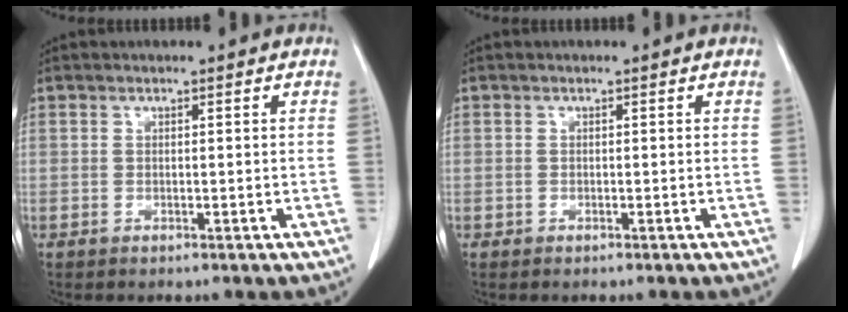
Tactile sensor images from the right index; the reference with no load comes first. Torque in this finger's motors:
{"motor_torque": [-0.37, 0.09, -0.59, -0.21]}